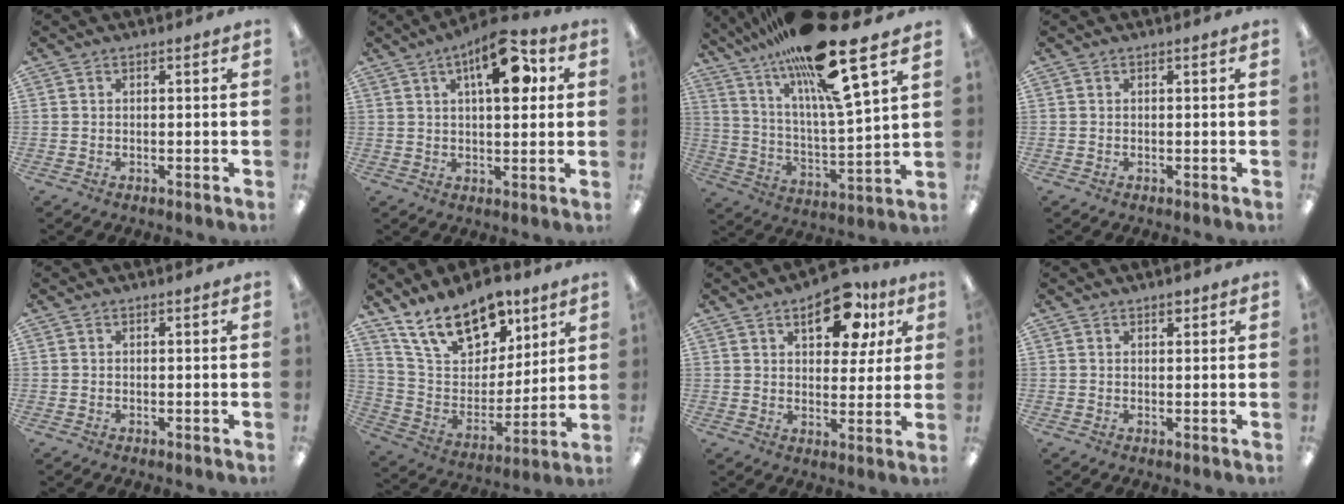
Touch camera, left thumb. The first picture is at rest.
{"total": 13.5, "force": [5.6, 5.8, 10.8], "torque": [-0.153, -0.014, 0.088]}
{"total": 23.3, "force": [17.1, 3.7, 15.4], "torque": [-0.268, -0.090, 0.274]}
{"total": 0.0}
{"total": 0.0}
{"total": 18.7, "force": [12.6, 9.9, 9.5], "torque": [-0.166, -0.061, 0.229]}
{"total": 13.6, "force": [6.9, 7.1, 9.4], "torque": [-0.113, -0.020, 0.111]}
{"total": 1.3, "force": [1.0, 0.6, 0.5], "torque": [-0.002, -0.003, 0.017]}